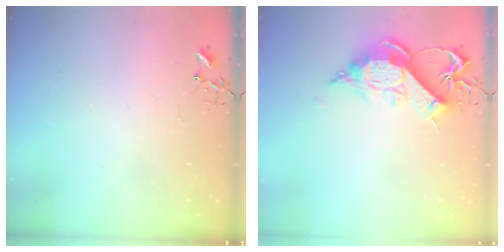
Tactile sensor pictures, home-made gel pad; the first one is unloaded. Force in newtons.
{"total": 13.0, "press": 13.0, "slide": 1.1}